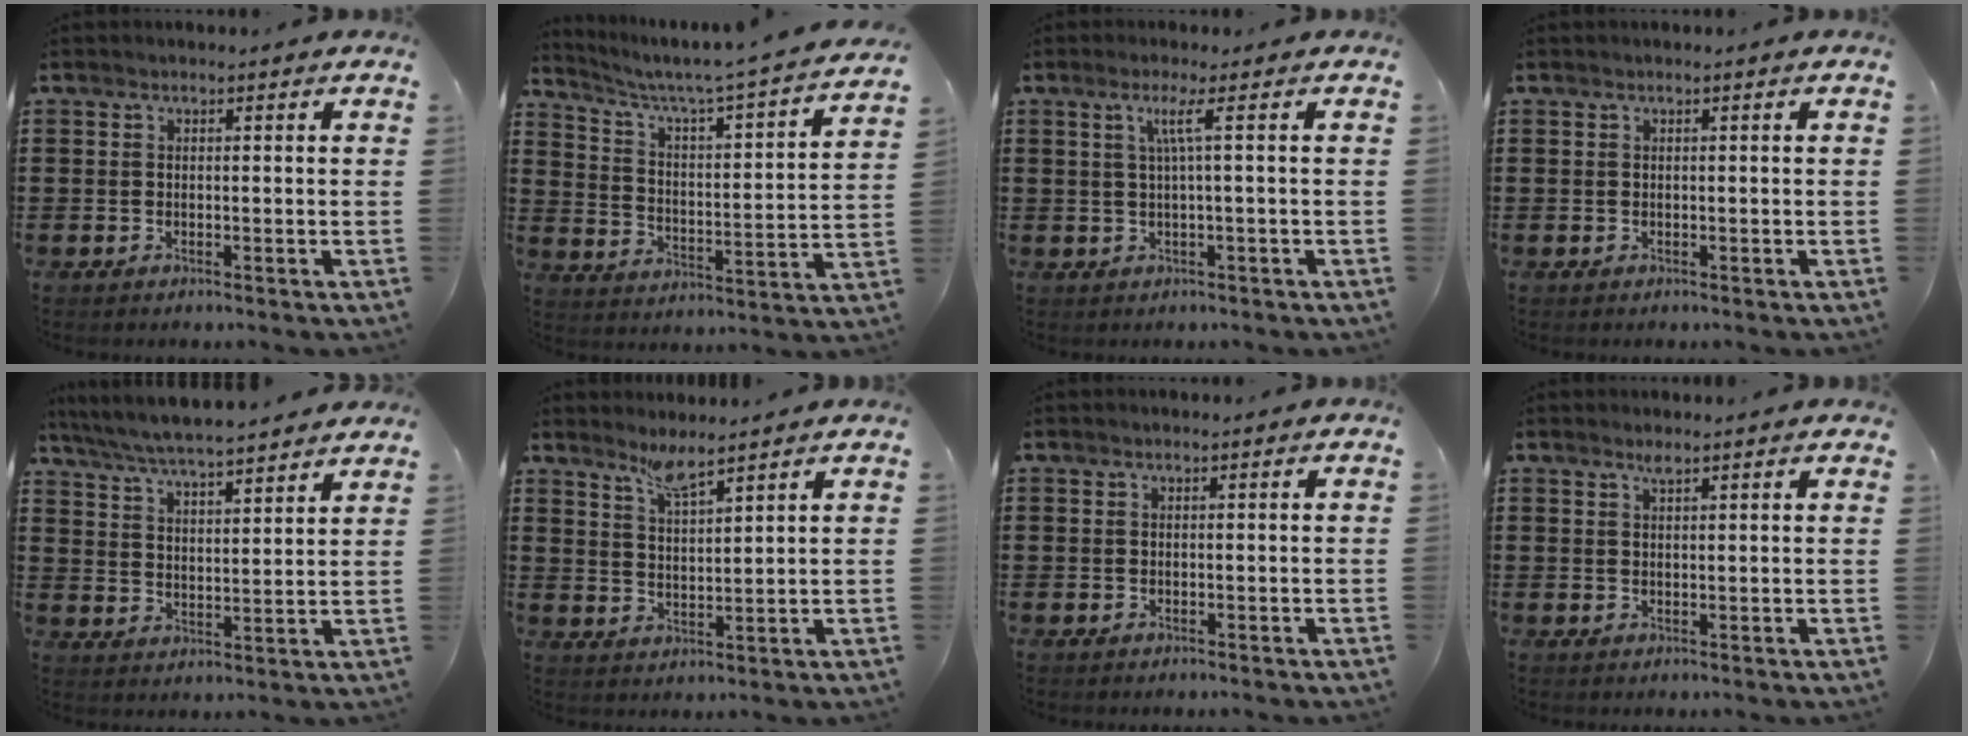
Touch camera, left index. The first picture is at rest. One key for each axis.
{"total": 3.8, "fx": 3.2, "fy": -0.4, "fz": 2.1, "tx": -0.059, "ty": -0.040, "tz": 0.040}
{"total": 3.3, "fx": 0.8, "fy": -0.4, "fz": 3.1, "tx": -0.065, "ty": -0.002, "tz": 0.010}
{"total": 0.0}
{"total": 6.0, "fx": 5.8, "fy": 0.0, "fz": 1.5, "tx": -0.055, "ty": -0.032, "tz": 0.100}
{"total": 4.3, "fx": 3.7, "fy": -0.1, "fz": 2.0, "tx": -0.051, "ty": -0.008, "tz": 0.067}
{"total": 0.0}
{"total": 1.6, "fx": 1.4, "fy": 0.2, "fz": 0.9, "tx": -0.019, "ty": 0.000, "tz": 0.025}